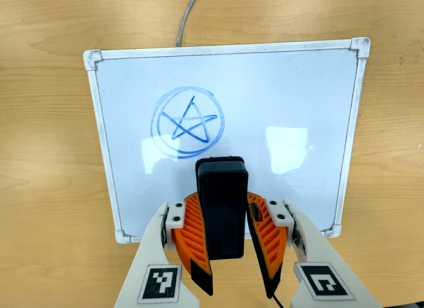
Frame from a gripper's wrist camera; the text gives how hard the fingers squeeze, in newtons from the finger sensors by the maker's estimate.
{"total": 10.4, "left": 9.3, "right": 11.6}